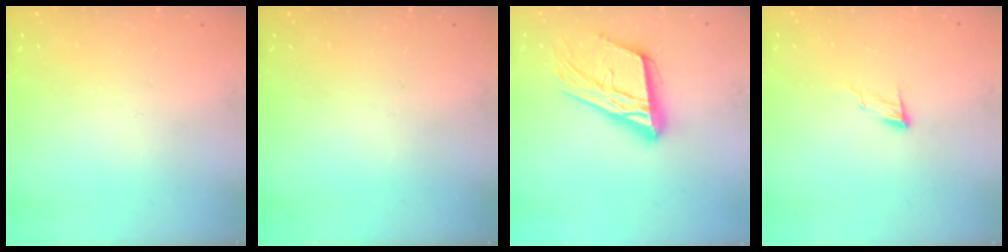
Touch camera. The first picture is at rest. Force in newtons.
{"total": 0.0}
{"total": 19.6, "press": 19.4, "slide": 2.8}
{"total": 6.2, "press": 6.2, "slide": 0.6}